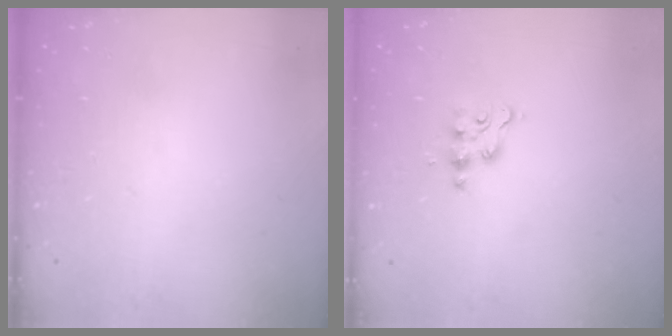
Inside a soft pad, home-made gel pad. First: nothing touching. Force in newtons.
{"total": 4.5, "press": 4.4, "slide": 0.6}